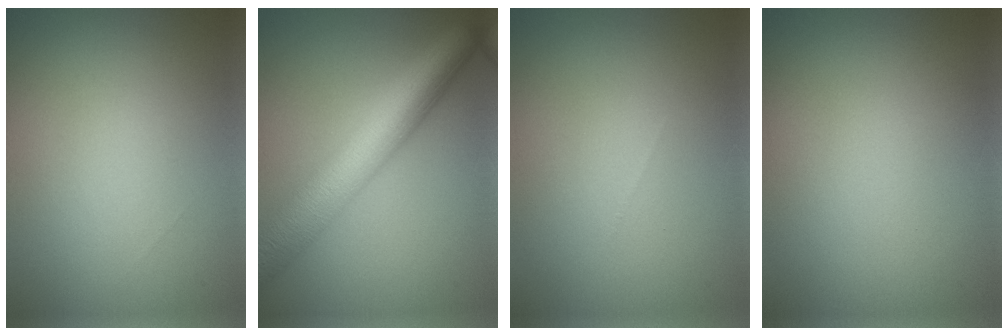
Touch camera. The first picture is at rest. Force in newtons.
{"total": 8.6, "press": 8.6, "slide": 0.1}
{"total": 0.0}
{"total": 0.0}